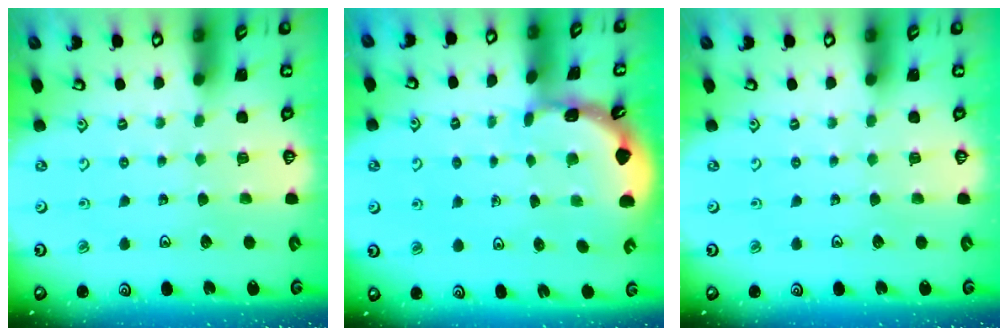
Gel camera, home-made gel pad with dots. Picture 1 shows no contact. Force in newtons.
{"total": 1.8, "press": 1.8, "slide": 0.1}
{"total": 0.0}